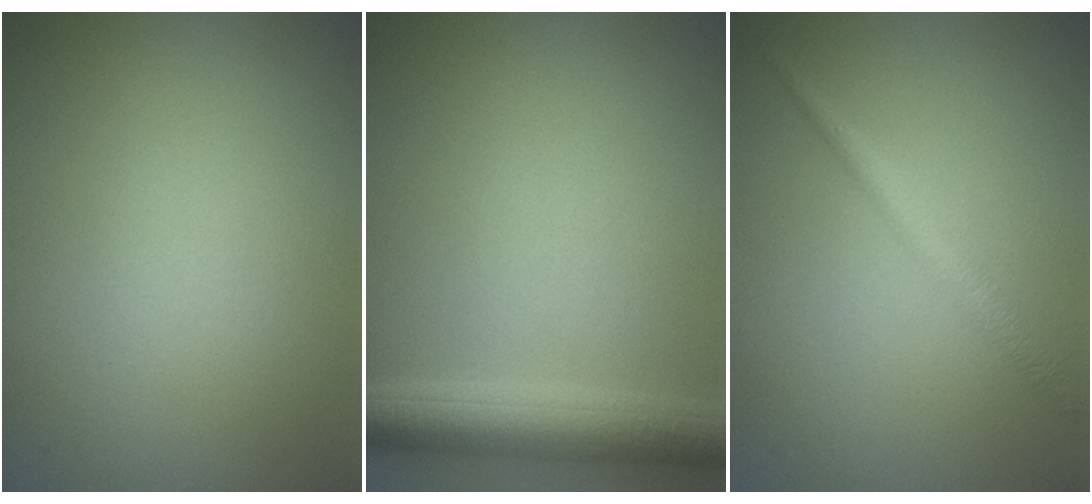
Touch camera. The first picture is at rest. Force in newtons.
{"total": 4.9, "press": 4.9, "slide": 0.1}
{"total": 1.9, "press": 1.9, "slide": 0.1}